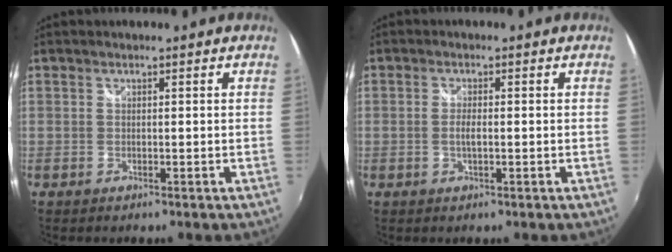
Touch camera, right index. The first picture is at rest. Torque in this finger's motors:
{"motor_torque": [0.32, 0.19, 0.08, 0.01]}